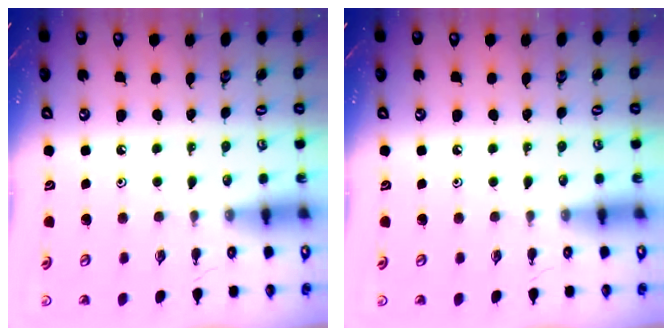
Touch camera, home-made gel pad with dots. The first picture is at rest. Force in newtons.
{"total": 0.0}